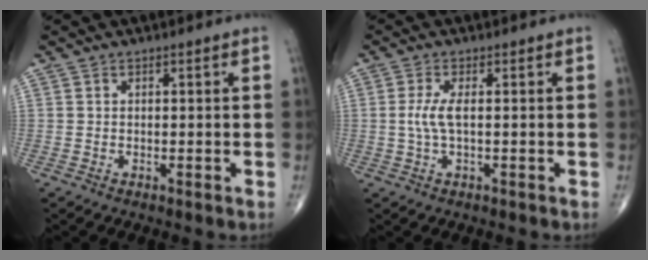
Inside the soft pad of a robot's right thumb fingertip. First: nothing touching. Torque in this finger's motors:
{"motor_torque": [-0.53, 0.43, 0.53, -0.01, 0.03]}